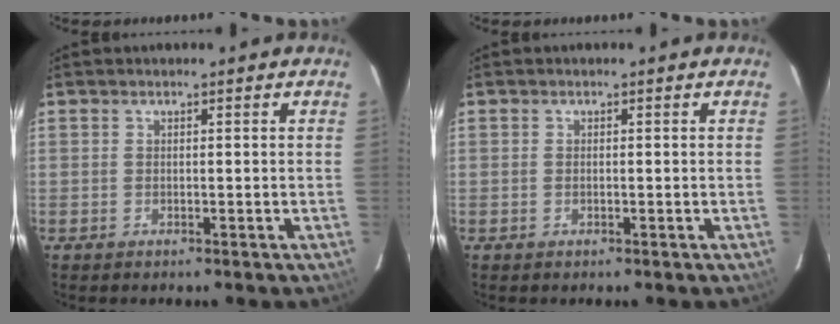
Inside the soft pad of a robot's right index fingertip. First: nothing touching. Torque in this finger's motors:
{"motor_torque": [-0.02, 0.12, 0.04, 0.00]}